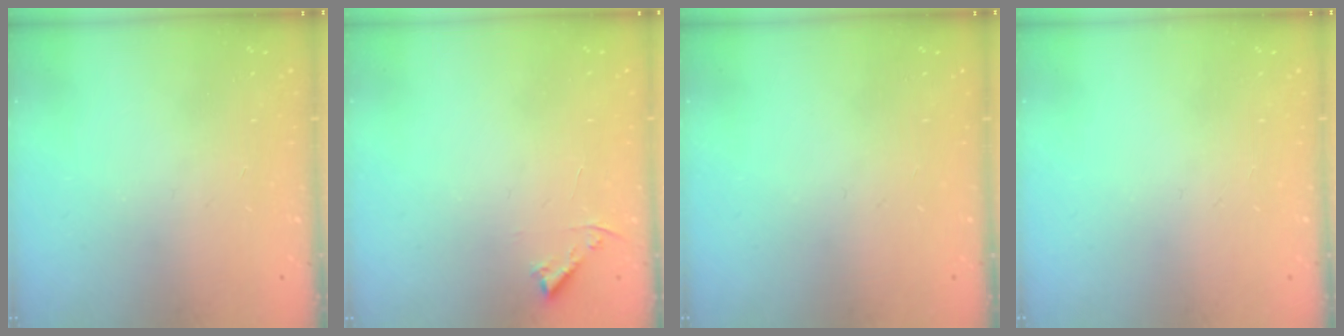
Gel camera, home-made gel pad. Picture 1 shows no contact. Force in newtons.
{"total": 3.1, "press": 3.0, "slide": 0.3}
{"total": 0.0}
{"total": 0.0}